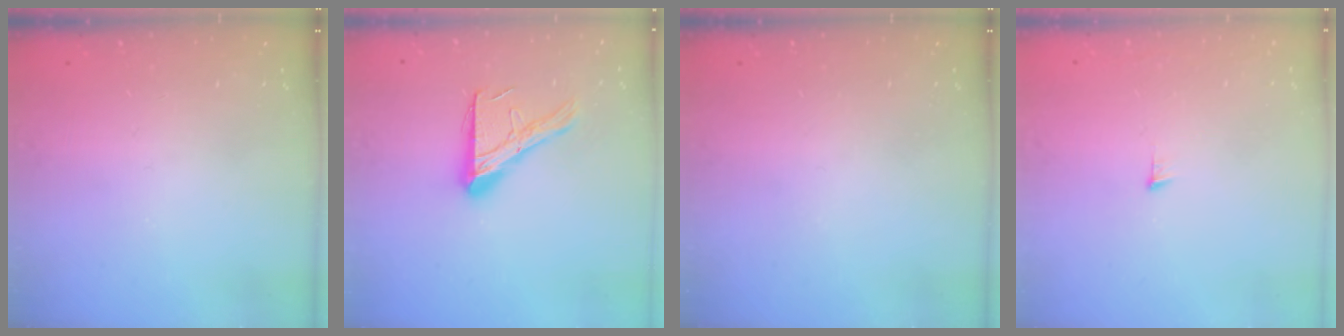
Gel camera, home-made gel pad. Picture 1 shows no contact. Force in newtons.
{"total": 13.9, "press": 13.9, "slide": 1.2}
{"total": 0.0}
{"total": 3.6, "press": 3.6, "slide": 0.3}